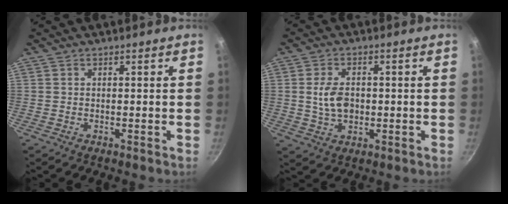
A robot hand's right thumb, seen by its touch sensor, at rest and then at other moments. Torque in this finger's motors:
{"motor_torque": [-0.53, 0.21, 0.23, 0.78, 0.01]}